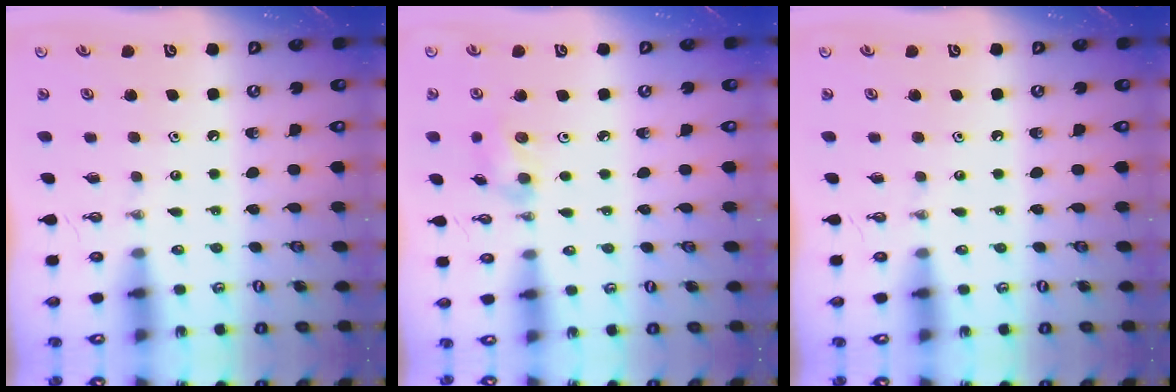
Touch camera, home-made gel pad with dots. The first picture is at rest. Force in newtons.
{"total": 7.0, "press": 6.6, "slide": 2.5}
{"total": 0.0}